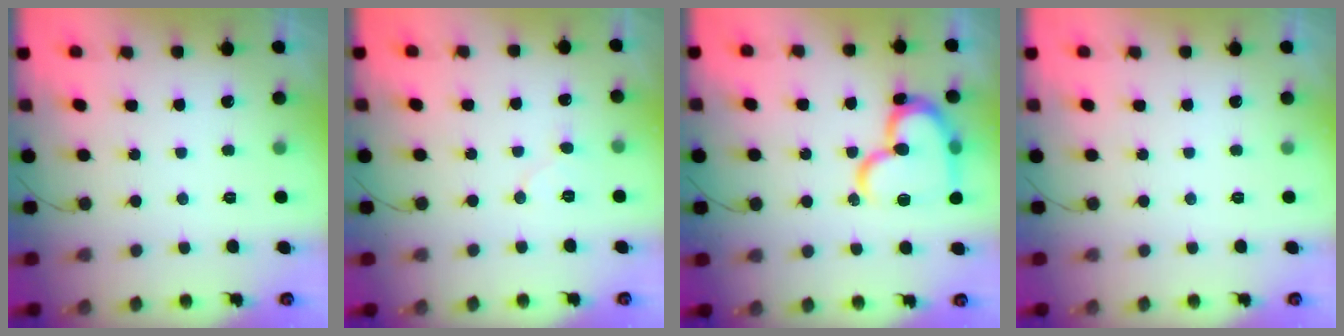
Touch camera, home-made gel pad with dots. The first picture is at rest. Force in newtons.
{"total": 5.9, "press": 5.9, "slide": 0.6}
{"total": 19.4, "press": 19.3, "slide": 1.9}
{"total": 0.0}